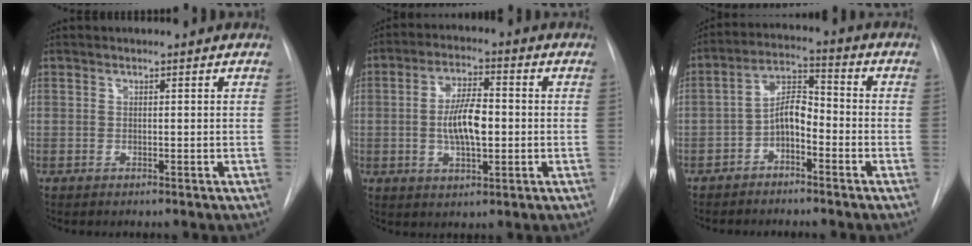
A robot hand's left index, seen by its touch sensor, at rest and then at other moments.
{"total": 8.4, "force": [-0.6, 2.9, 7.9], "torque": [-0.152, 0.006, -0.012]}
{"total": 6.2, "force": [-2.7, 2.7, 4.8], "torque": [-0.093, 0.023, -0.051]}